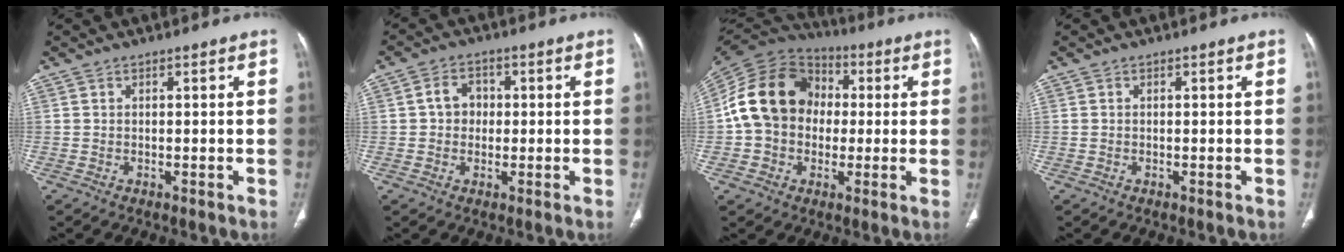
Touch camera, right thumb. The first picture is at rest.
{"total": 4.5, "force": [0.3, 3.8, 2.5], "torque": [-0.024, 0.010, 0.000]}
{"total": 17.1, "force": [0.5, 14.1, 9.7], "torque": [-0.164, 0.033, 0.000]}
{"total": 0.0}